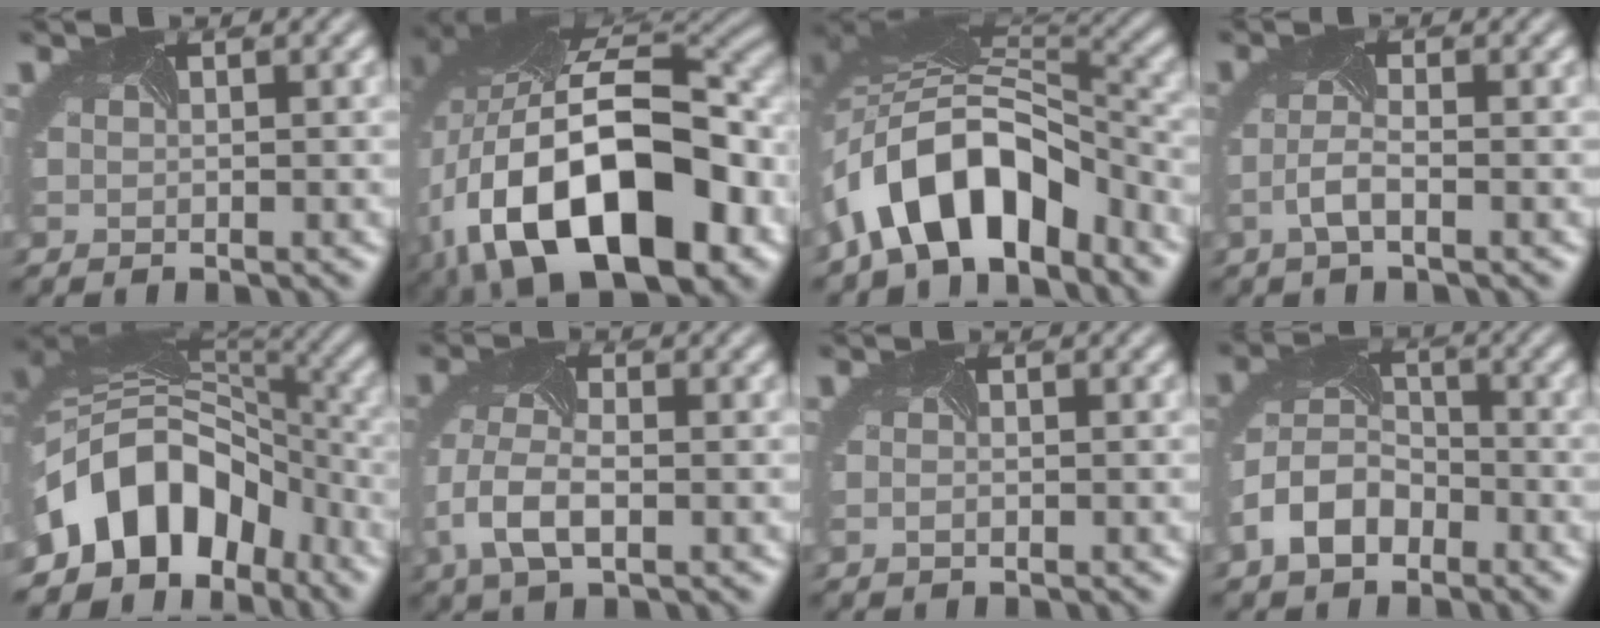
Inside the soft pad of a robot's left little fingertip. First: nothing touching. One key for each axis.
{"total": 18.0, "fx": -4.5, "fy": 10.6, "fz": 13.9, "tx": -0.240, "ty": -0.010, "tz": -0.065}
{"total": 9.2, "fx": -5.1, "fy": 4.8, "fz": 5.9, "tx": -0.098, "ty": 0.016, "tz": -0.098}
{"total": 1.6, "fx": -0.8, "fy": 0.4, "fz": 1.3, "tx": -0.043, "ty": 0.004, "tz": -0.024}
{"total": 10.2, "fx": -4.6, "fy": 7.3, "fz": 5.4, "tx": -0.101, "ty": 0.020, "tz": -0.096}
{"total": 4.4, "fx": -1.3, "fy": 2.5, "fz": 3.4, "tx": -0.093, "ty": 0.004, "tz": -0.030}
{"total": 0.6, "fx": -0.1, "fy": 0.5, "fz": 0.3, "tx": -0.002, "ty": 0.003, "tz": -0.001}
{"total": 4.7, "fx": -2.6, "fy": 3.3, "fz": 2.2, "tx": -0.054, "ty": 0.006, "tz": -0.058}